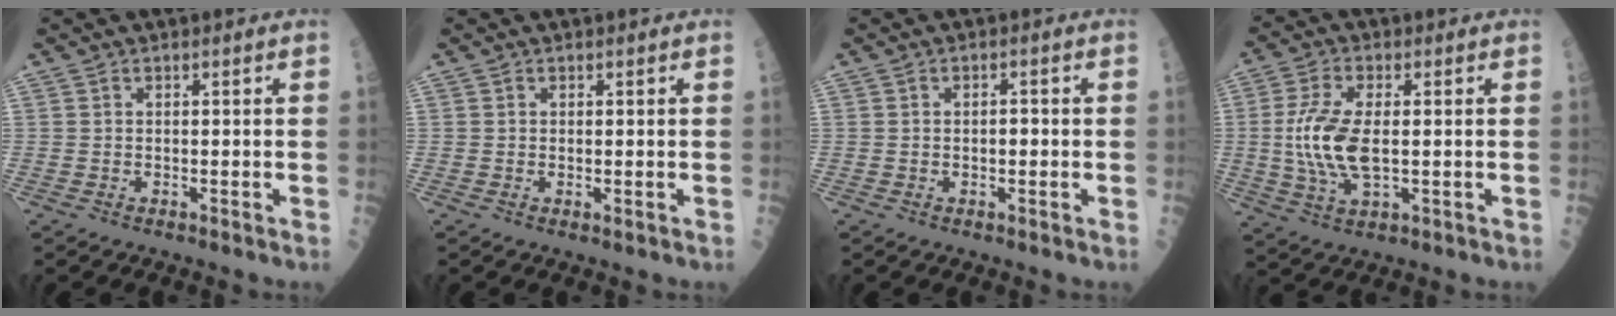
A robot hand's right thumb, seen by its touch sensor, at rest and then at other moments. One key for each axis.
{"total": 0.6, "fx": 0.0, "fy": 0.2, "fz": 0.5, "tx": -0.010, "ty": -0.003, "tz": 0.000}
{"total": 1.8, "fx": -0.1, "fy": 0.9, "fz": 1.6, "tx": -0.019, "ty": 0.004, "tz": -0.002}
{"total": 10.7, "fx": -0.1, "fy": 4.5, "fz": 9.7, "tx": -0.210, "ty": -0.005, "tz": 0.002}